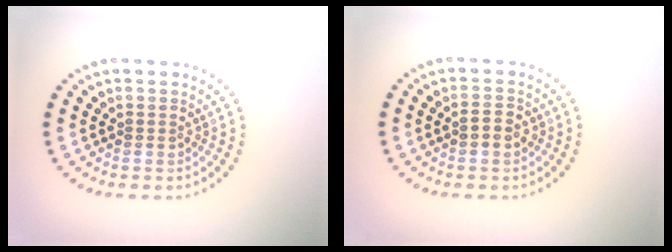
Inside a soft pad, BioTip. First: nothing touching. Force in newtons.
{"total": 1.8, "press": 1.8, "slide": 0.2}